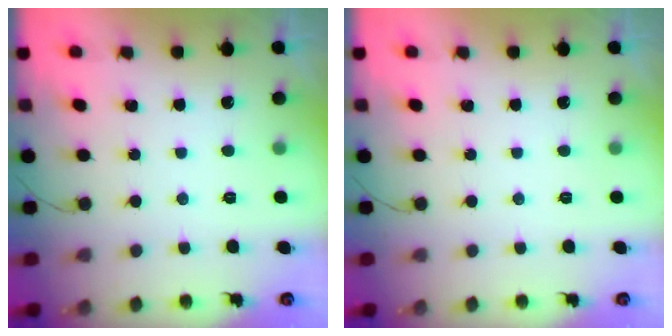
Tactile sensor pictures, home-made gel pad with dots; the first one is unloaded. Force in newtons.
{"total": 0.0}